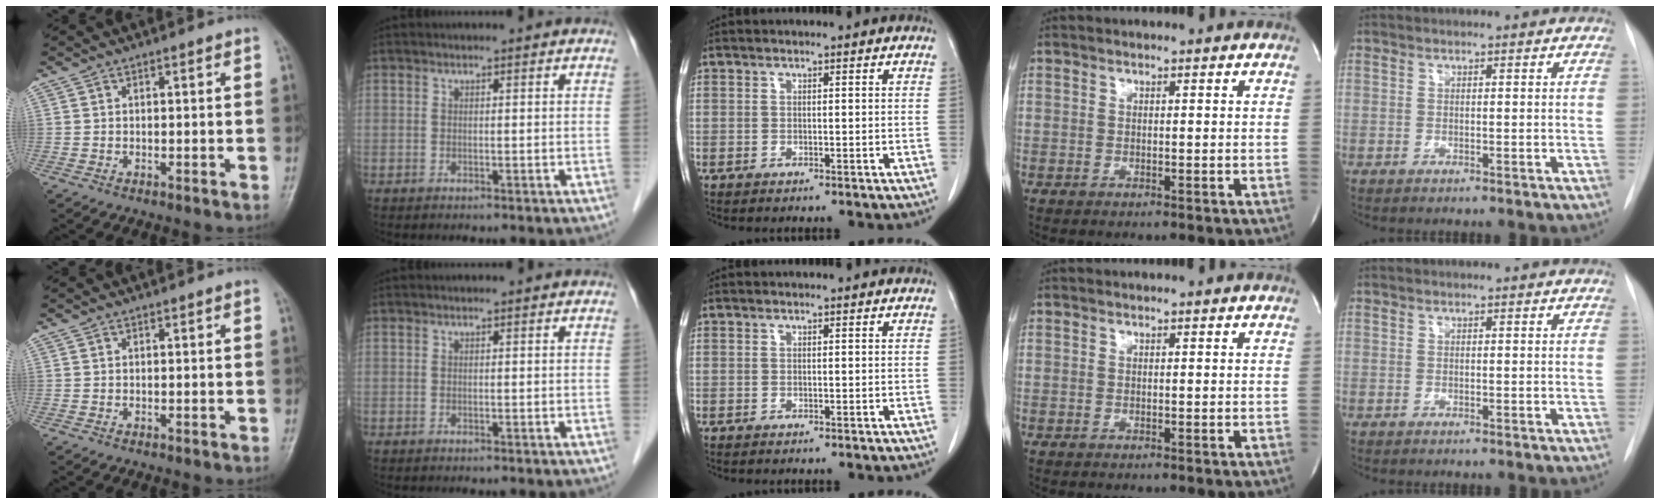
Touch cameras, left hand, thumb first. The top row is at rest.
{}